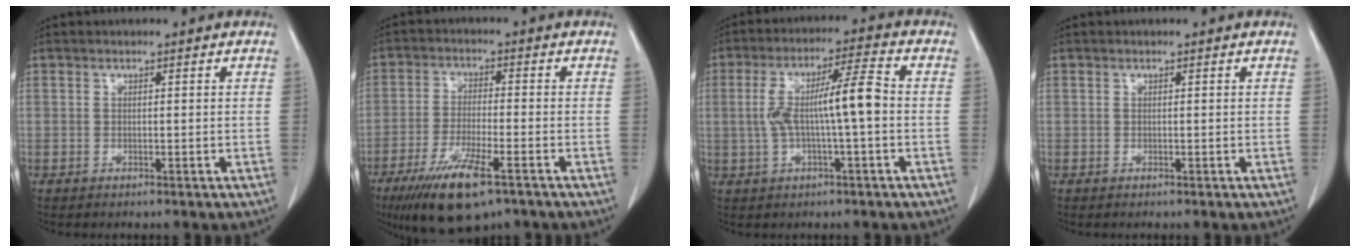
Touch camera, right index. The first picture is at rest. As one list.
[{"total": 11.1, "force": [-6.7, 2.2, 8.6], "torque": [-0.162, -0.025, -0.112]}, {"total": 9.2, "force": [-0.3, 0.9, 9.1], "torque": [-0.173, 0.027, -0.005]}, {"total": 0.0}]